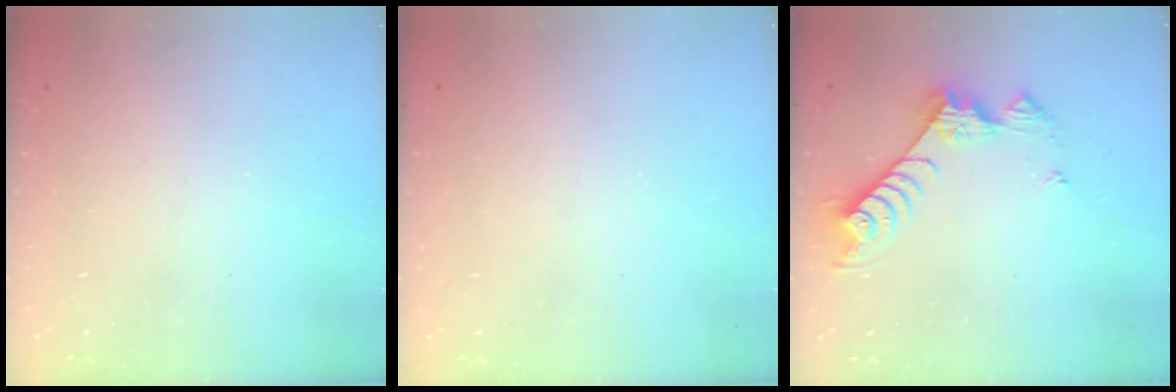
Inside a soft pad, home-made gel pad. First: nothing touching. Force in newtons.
{"total": 0.0}
{"total": 8.2, "press": 8.2, "slide": 0.3}